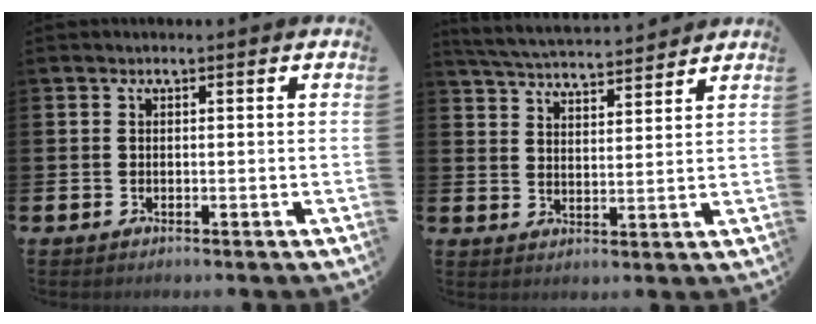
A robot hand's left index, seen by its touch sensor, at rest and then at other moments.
{"total": 5.1, "force": [5.1, 0.3, 0.5], "torque": [-0.032, -0.032, 0.090]}